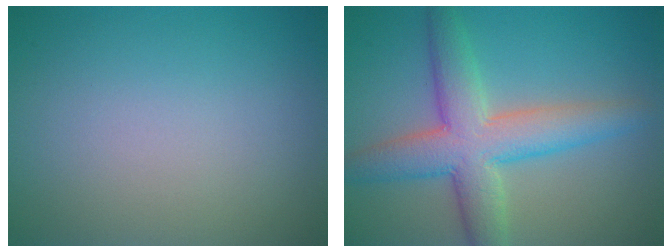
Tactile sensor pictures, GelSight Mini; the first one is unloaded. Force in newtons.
{"total": 7.0, "press": 7.0, "slide": 0.0}